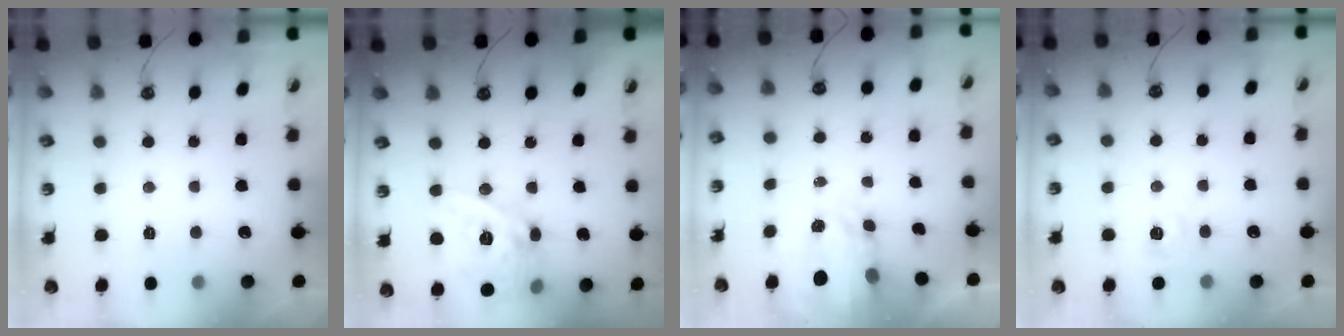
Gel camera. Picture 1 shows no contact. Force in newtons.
{"total": 17.7, "press": 17.5, "slide": 2.8}
{"total": 3.6, "press": 3.5, "slide": 0.4}
{"total": 5.4, "press": 5.3, "slide": 0.5}